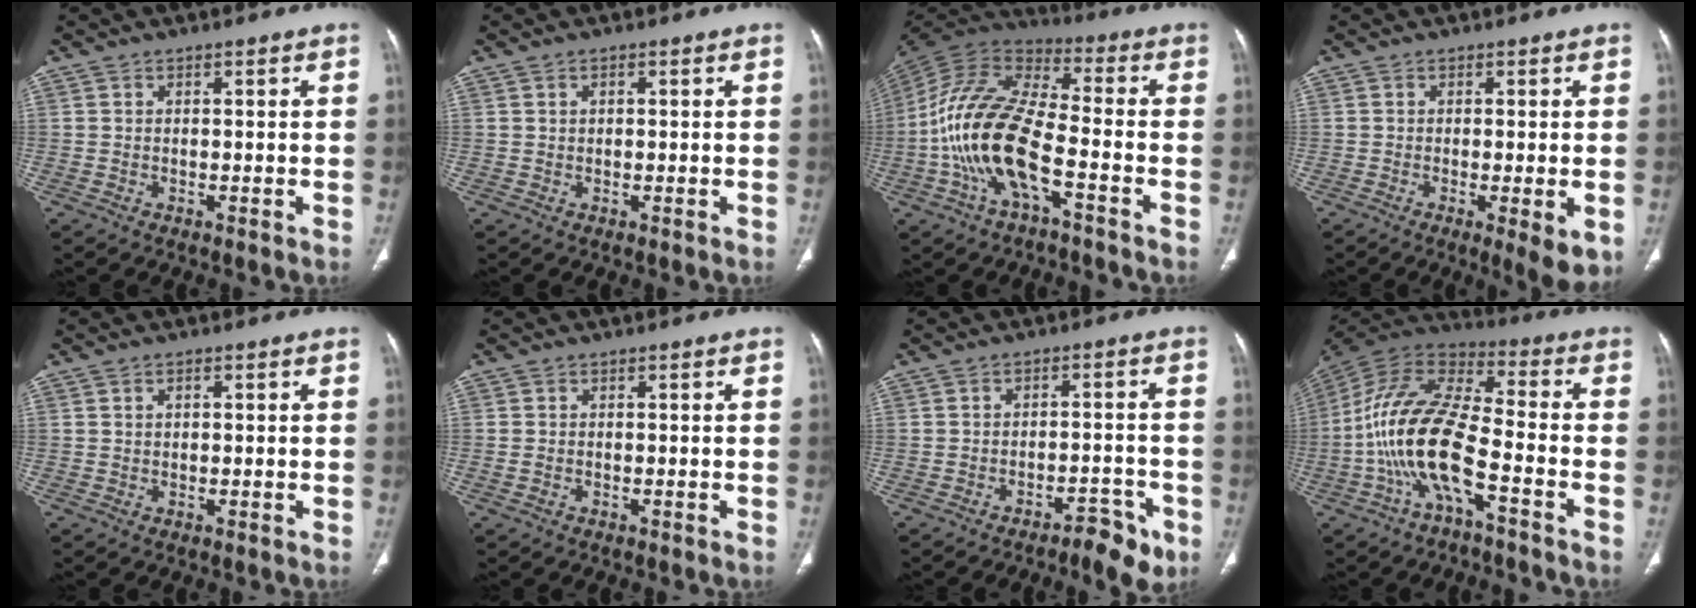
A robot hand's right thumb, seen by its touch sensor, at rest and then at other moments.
{"total": 0.7, "force": [0.3, 0.5, 0.5], "torque": [-0.006, 0.000, 0.005]}
{"total": 18.1, "force": [-5.4, 7.6, 15.5], "torque": [-0.319, 0.045, -0.104]}
{"total": 5.9, "force": [-1.5, 1.3, 5.5], "torque": [-0.086, -0.019, -0.021]}
{"total": 0.9, "force": [0.3, 0.6, 0.6], "torque": [-0.007, 0.000, 0.006]}
{"total": 1.0, "force": [-0.3, 0.7, 0.7], "torque": [-0.022, 0.001, -0.003]}
{"total": 7.4, "force": [-4.9, 2.8, 4.8], "torque": [-0.047, 0.039, -0.064]}
{"total": 16.7, "force": [-5.8, 6.1, 14.5], "torque": [-0.299, 0.059, -0.113]}